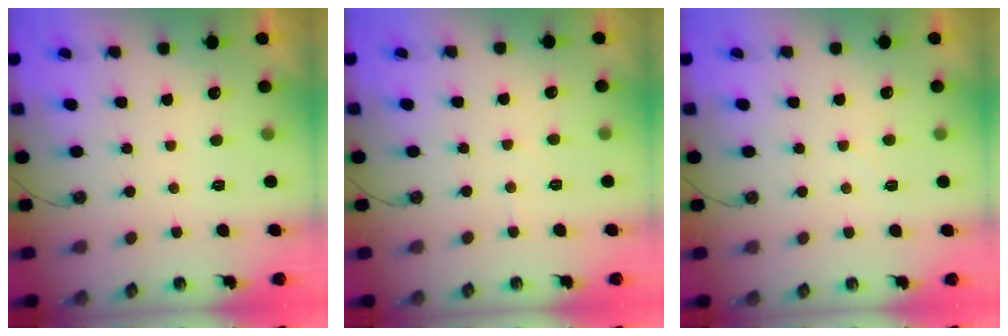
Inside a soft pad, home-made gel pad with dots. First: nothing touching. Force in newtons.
{"total": 3.8, "press": 3.8, "slide": 0.7}
{"total": 4.6, "press": 4.6, "slide": 0.6}